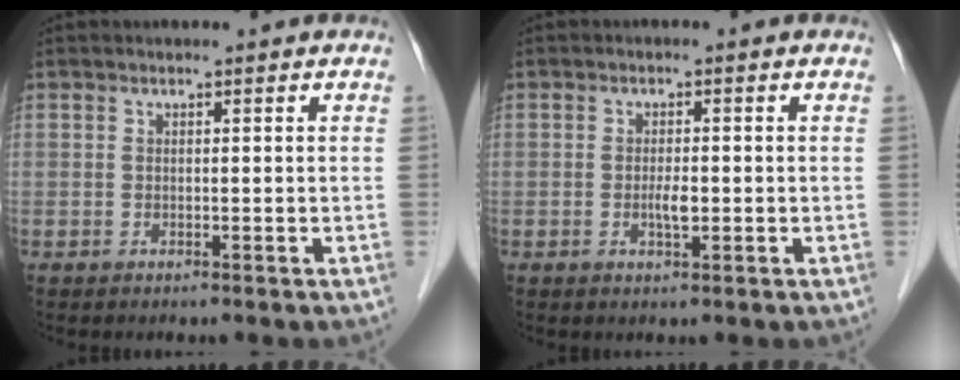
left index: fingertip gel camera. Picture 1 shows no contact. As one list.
[{"total": 2.2, "force": [-0.5, 0.6, 2.0], "torque": [-0.041, 0.000, -0.006]}]